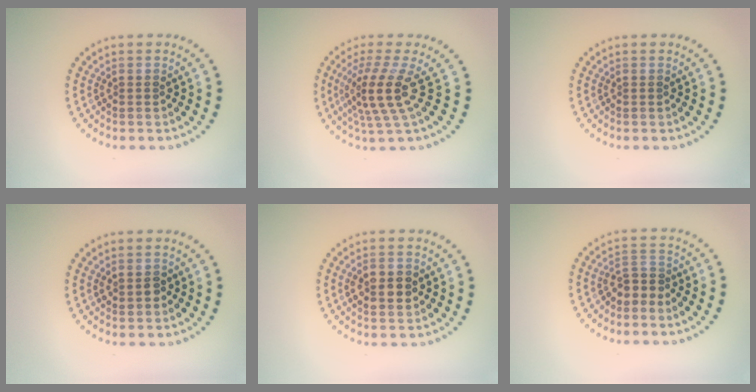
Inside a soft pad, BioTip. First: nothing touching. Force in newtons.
{"total": 4.2, "press": 3.0, "slide": 2.9}
{"total": 0.0}
{"total": 1.3, "press": 1.3, "slide": 0.2}
{"total": 2.7, "press": 2.7, "slide": 0.1}
{"total": 2.0, "press": 1.6, "slide": 1.1}